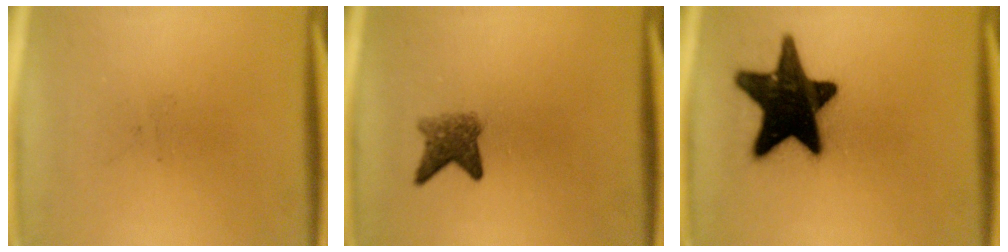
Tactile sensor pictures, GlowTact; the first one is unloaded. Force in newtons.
{"total": 3.5}
{"total": 19.0}